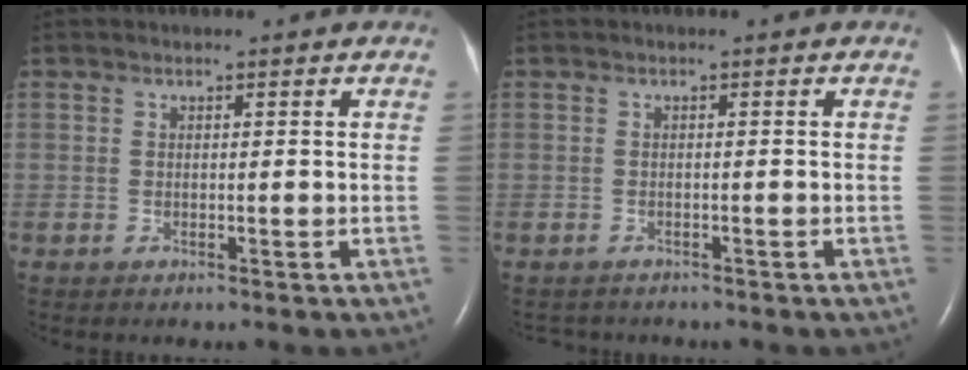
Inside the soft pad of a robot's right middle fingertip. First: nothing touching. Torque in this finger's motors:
{"motor_torque": [-0.48, 0.06, -0.03, -0.01]}